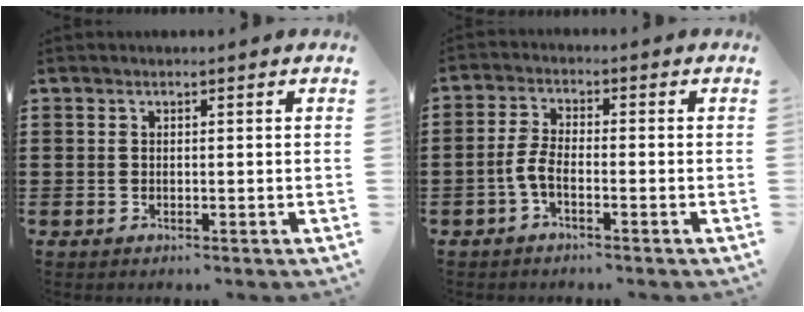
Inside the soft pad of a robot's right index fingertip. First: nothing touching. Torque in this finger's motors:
{"motor_torque": [1.15, 0.99, 0.06, 0.03]}